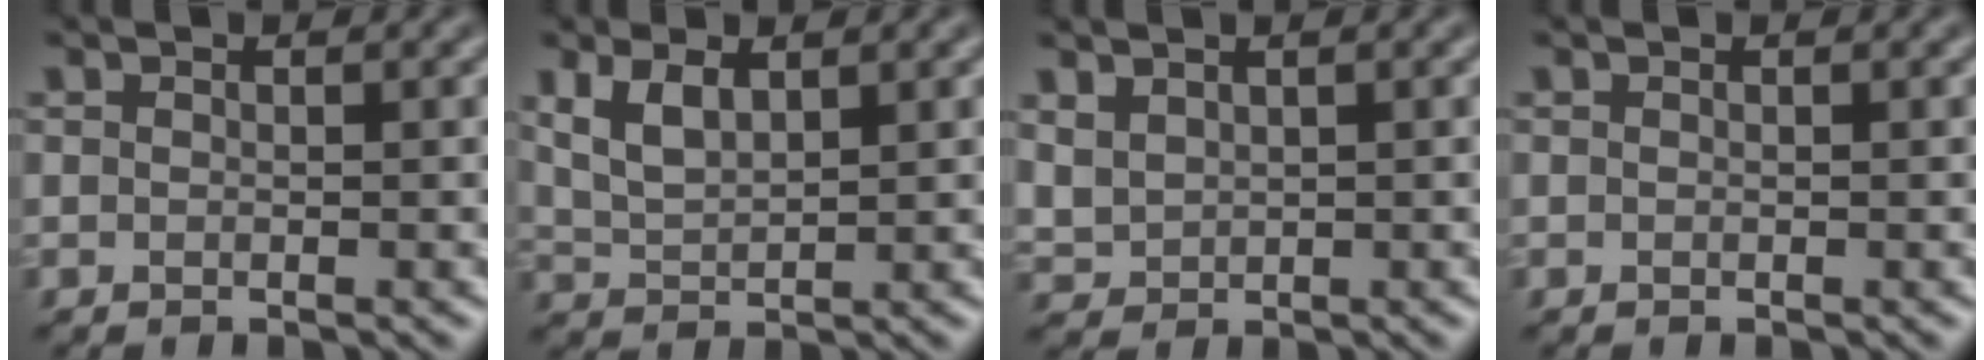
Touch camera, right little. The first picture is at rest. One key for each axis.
{"total": 3.2, "fx": 1.6, "fy": 1.4, "fz": 2.3, "tx": -0.055, "ty": -0.001, "tz": 0.036}
{"total": 1.9, "fx": 1.3, "fy": 1.2, "fz": 0.7, "tx": -0.021, "ty": 0.000, "tz": 0.033}
{"total": 0.0}